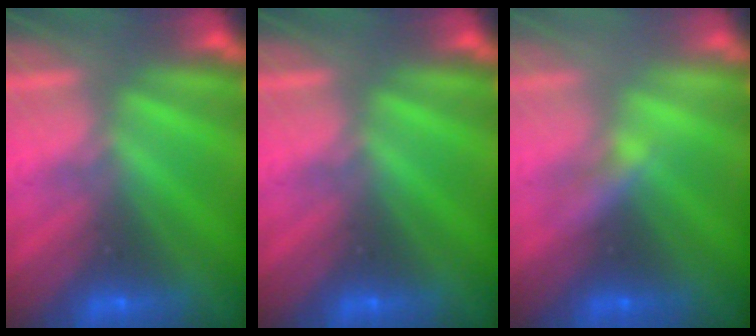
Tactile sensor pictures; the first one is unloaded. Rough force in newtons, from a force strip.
{"total": 0.0}
{"total": 2.1}